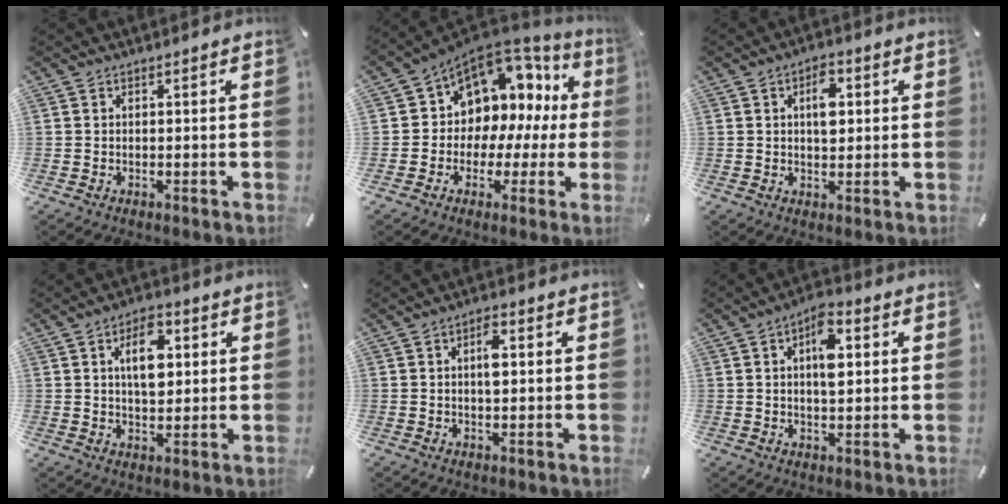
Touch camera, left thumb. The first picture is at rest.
{"total": 9.6, "force": [3.6, 8.4, 2.9], "torque": [-0.049, -0.047, 0.067]}
{"total": 6.1, "force": [1.5, 3.4, 4.8], "torque": [-0.059, -0.005, 0.016]}
{"total": 9.6, "force": [2.7, 5.7, 7.3], "torque": [-0.119, -0.003, 0.039]}
{"total": 4.3, "force": [0.8, 2.0, 3.8], "torque": [-0.062, 0.004, 0.007]}
{"total": 8.4, "force": [2.0, 4.2, 7.0], "torque": [-0.097, -0.003, 0.028]}